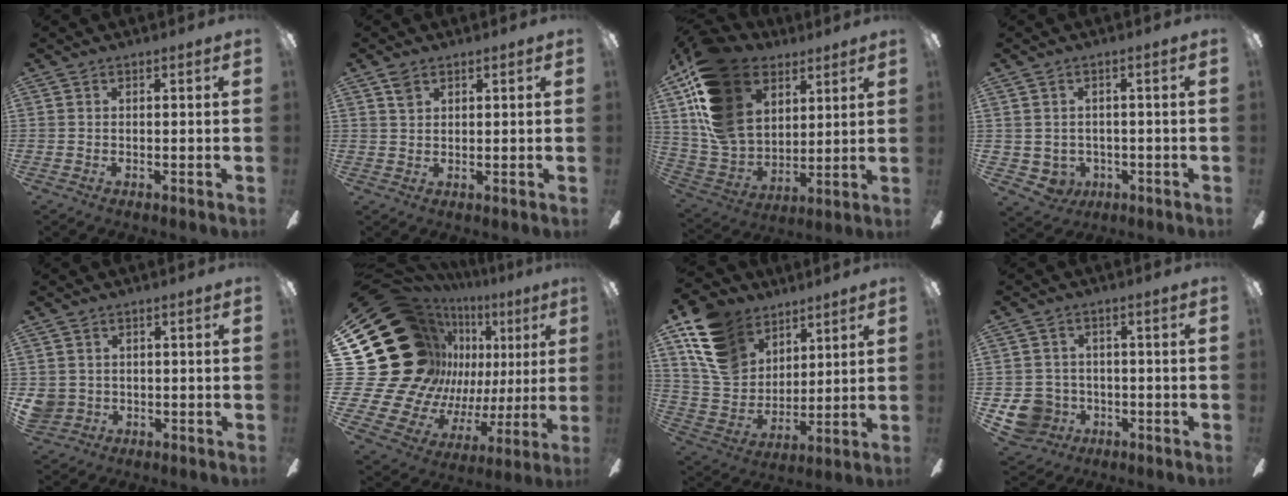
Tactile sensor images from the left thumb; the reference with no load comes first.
{"total": 2.9, "force": [1.9, 1.8, 1.2], "torque": [-0.018, -0.003, 0.035]}
{"total": 20.8, "force": [10.5, 14.2, 10.9], "torque": [-0.254, -0.048, 0.195]}
{"total": 4.0, "force": [0.4, 3.9, 0.2], "torque": [-0.024, -0.003, 0.010]}
{"total": 4.4, "force": [0.4, 4.3, 0.7], "torque": [-0.021, 0.006, 0.008]}
{"total": 32.5, "force": [9.8, 23.4, 20.4], "torque": [-0.395, -0.100, 0.250]}
{"total": 16.4, "force": [9.5, 11.6, 6.6], "torque": [-0.149, -0.039, 0.191]}
{"total": 8.2, "force": [-2.8, 7.5, 2.1], "torque": [-0.062, 0.022, -0.049]}